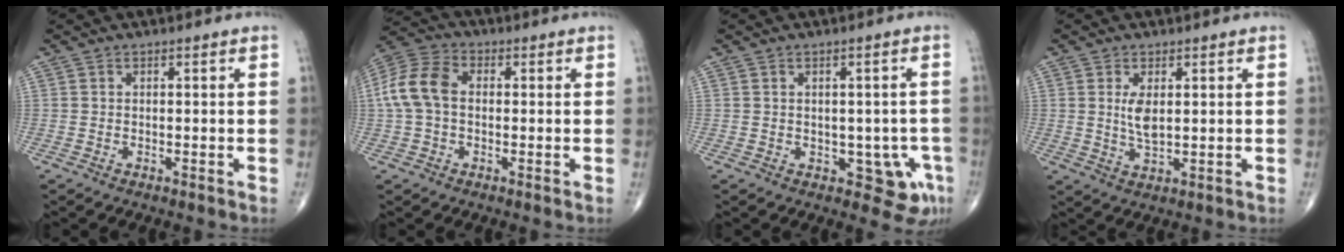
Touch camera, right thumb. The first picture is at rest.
{"total": 9.6, "force": [0.3, 6.5, 7.0], "torque": [-0.150, 0.029, -0.001]}
{"total": 6.1, "force": [-1.7, 3.6, 4.6], "torque": [-0.025, 0.005, -0.013]}
{"total": 4.1, "force": [1.0, 1.7, 3.7], "torque": [-0.069, -0.015, 0.025]}